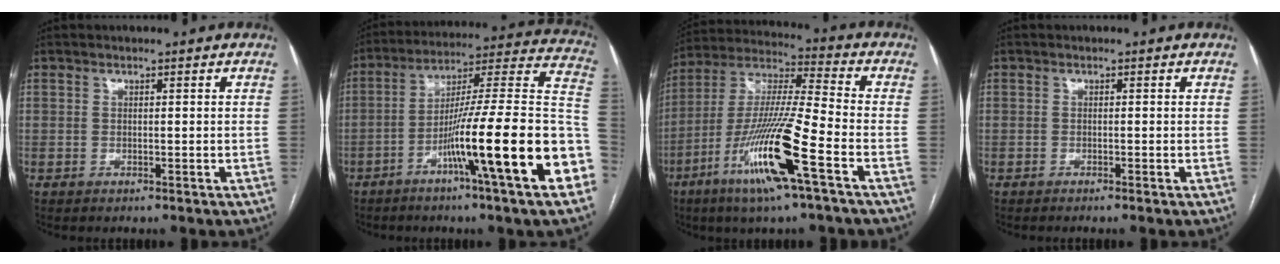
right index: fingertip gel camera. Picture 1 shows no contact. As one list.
[{"total": 23.4, "force": [-8.9, 0.0, 21.7], "torque": [-0.262, -0.001, -0.145]}, {"total": 16.9, "force": [-7.7, 0.1, 15.1], "torque": [-0.310, -0.021, -0.147]}, {"total": 0.6, "force": [-0.4, -0.2, 0.3], "torque": [-0.006, 0.001, -0.009]}]